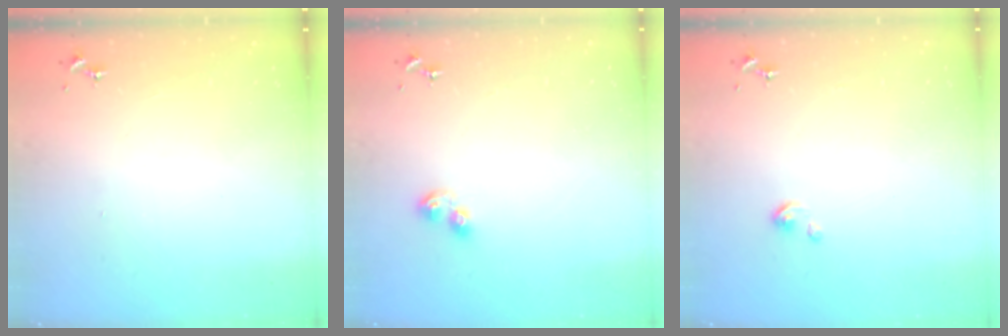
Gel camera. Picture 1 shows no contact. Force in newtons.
{"total": 5.8, "press": 5.8, "slide": 0.8}
{"total": 2.2, "press": 2.2, "slide": 0.2}